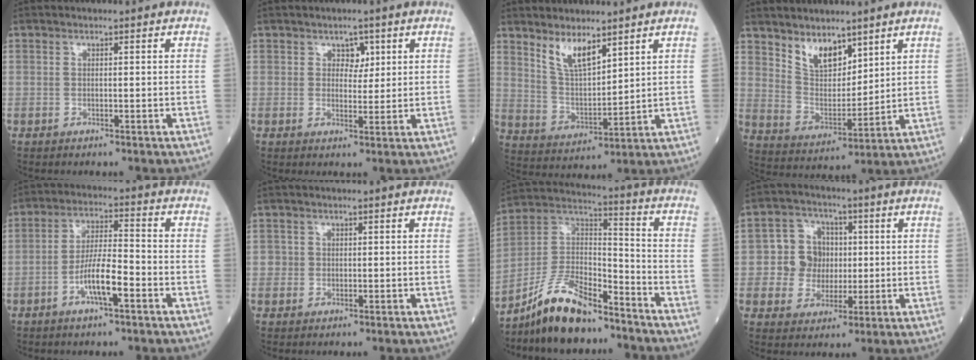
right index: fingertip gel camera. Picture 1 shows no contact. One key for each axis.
{"total": 2.7, "fx": 1.3, "fy": 1.7, "fz": 1.5, "tx": -0.014, "ty": 0.002, "tz": 0.019}
{"total": 7.2, "fx": 5.1, "fy": 2.1, "fz": 4.5, "tx": -0.093, "ty": -0.007, "tz": 0.107}
{"total": 7.8, "fx": 5.6, "fy": 3.6, "fz": 4.2, "tx": -0.081, "ty": 0.002, "tz": 0.120}
{"total": 7.2, "fx": -3.2, "fy": 1.2, "fz": 6.4, "tx": -0.126, "ty": 0.007, "tz": -0.059}
{"total": 1.3, "fx": -0.1, "fy": 1.3, "fz": 0.0, "tx": 0.008, "ty": 0.005, "tz": -0.006}
{"total": 13.5, "fx": -11.0, "fy": 3.9, "fz": 6.9, "tx": -0.132, "ty": 0.023, "tz": -0.202}
{"total": 7.4, "fx": 0.2, "fy": 7.1, "fz": 2.3, "tx": -0.046, "ty": 0.024, "tz": 0.004}